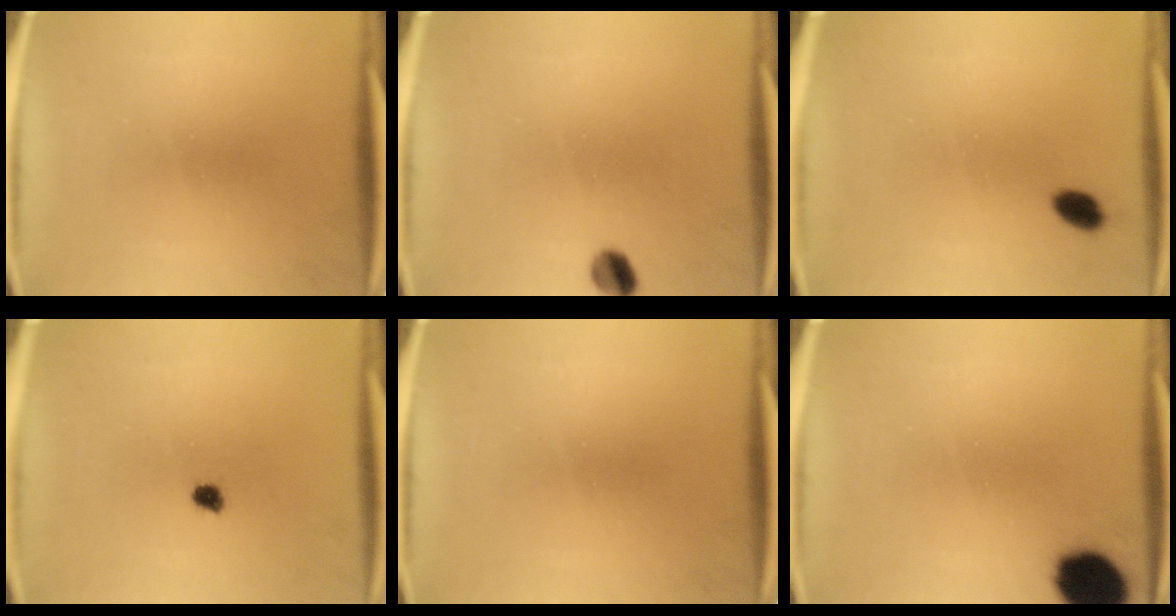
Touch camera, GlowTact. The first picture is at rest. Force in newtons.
{"total": 3.5}
{"total": 2.9}
{"total": 1.8}
{"total": 0.0}
{"total": 12.1}